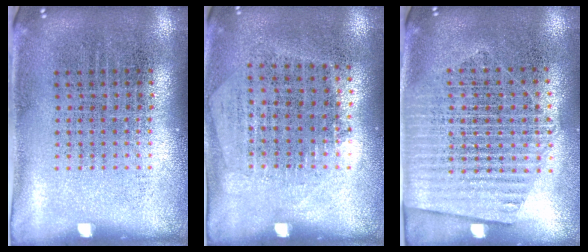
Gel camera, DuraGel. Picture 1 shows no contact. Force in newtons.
{"total": 1.2, "press": 1.1, "slide": 0.5}
{"total": 1.6, "press": 1.5, "slide": 0.6}